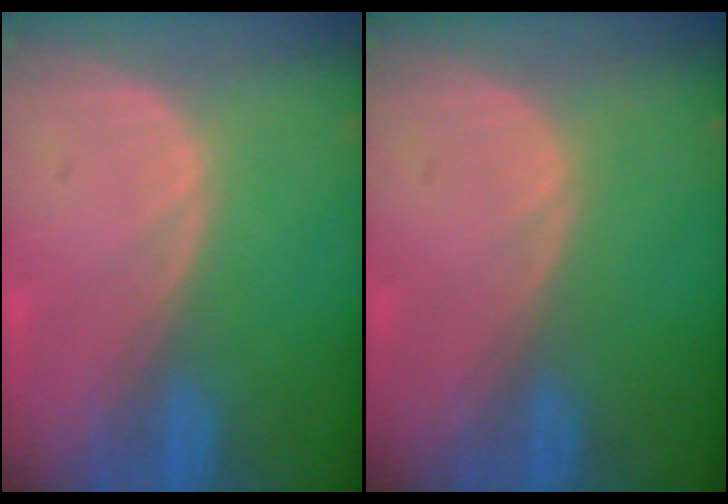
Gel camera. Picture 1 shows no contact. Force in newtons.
{"total": 0.0}